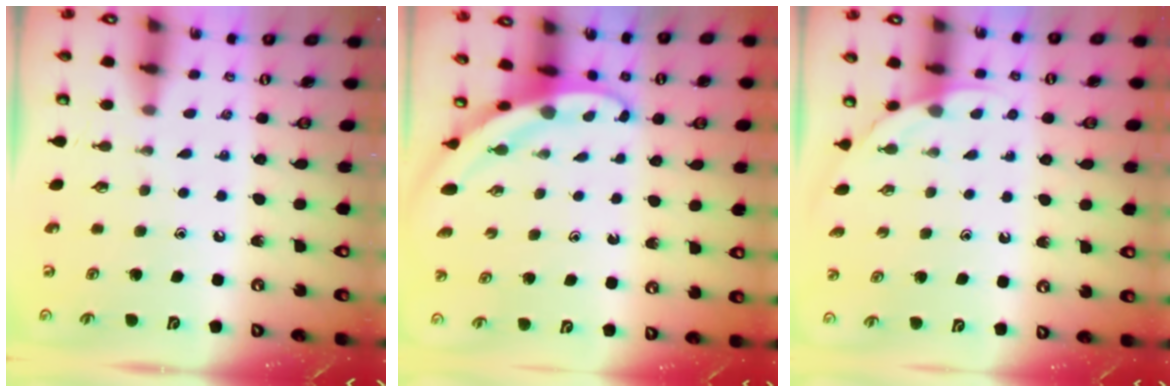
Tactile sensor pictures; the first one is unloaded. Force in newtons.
{"total": 3.8, "press": 3.8, "slide": 0.2}
{"total": 2.5, "press": 2.5, "slide": 0.2}